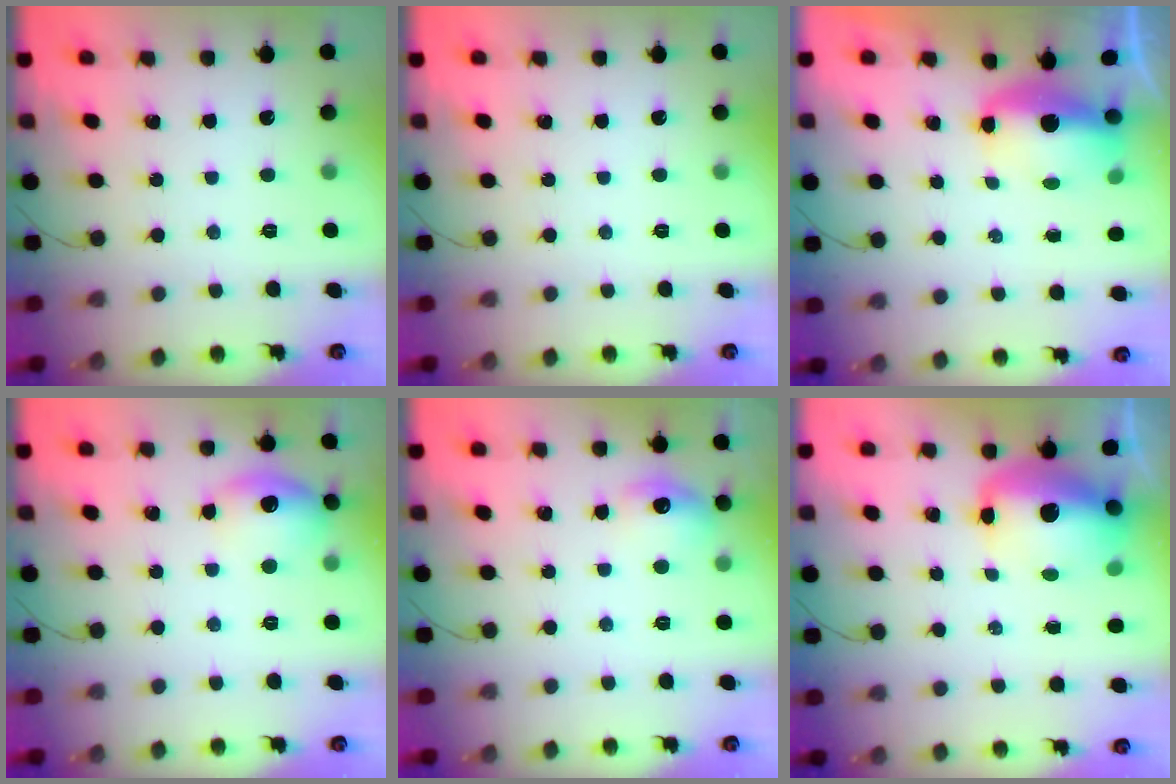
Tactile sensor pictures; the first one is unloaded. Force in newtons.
{"total": 0.0}
{"total": 9.0, "press": 7.7, "slide": 4.7}
{"total": 10.8, "press": 10.7, "slide": 0.9}
{"total": 8.8, "press": 8.7, "slide": 0.4}
{"total": 12.5, "press": 12.2, "slide": 2.7}